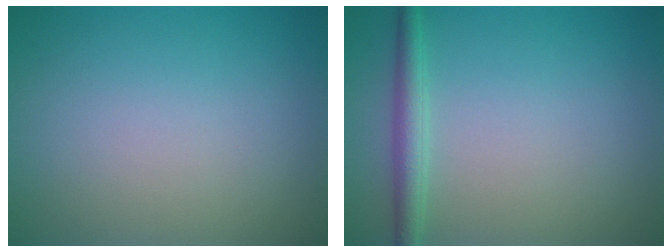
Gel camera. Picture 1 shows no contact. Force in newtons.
{"total": 2.2, "press": 2.2, "slide": 0.0}